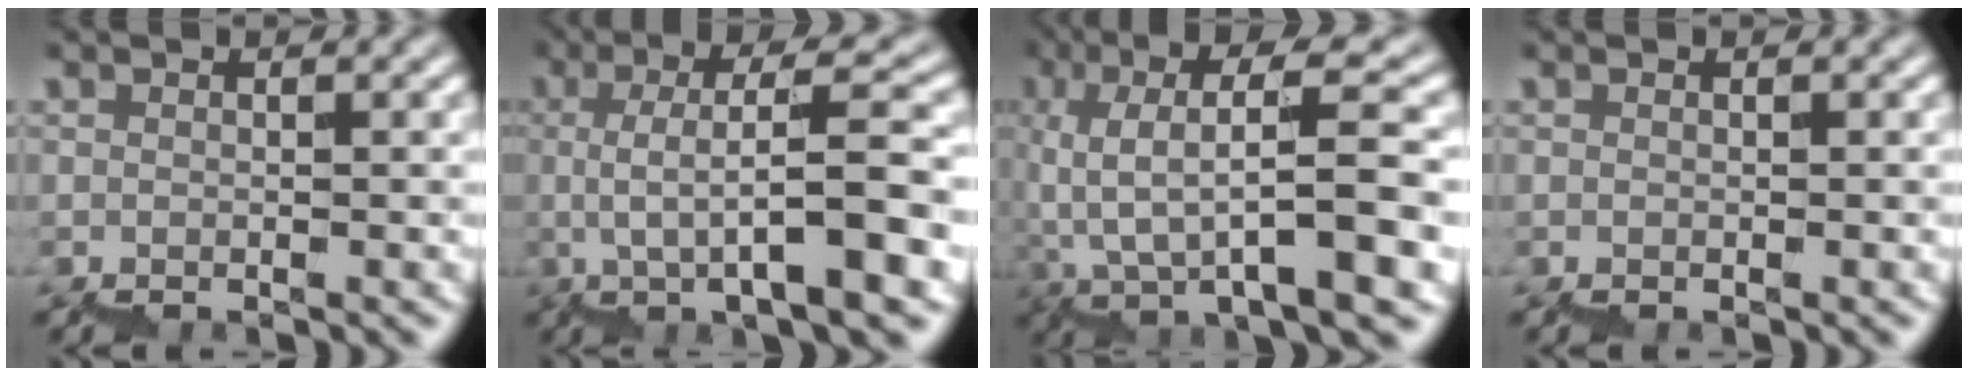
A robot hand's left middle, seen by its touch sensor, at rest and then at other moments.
{"total": 8.1, "force": [-0.5, 1.3, 7.9], "torque": [-0.119, 0.035, -0.002]}
{"total": 9.3, "force": [0.2, 2.5, 8.9], "torque": [-0.163, 0.028, 0.006]}
{"total": 0.0}